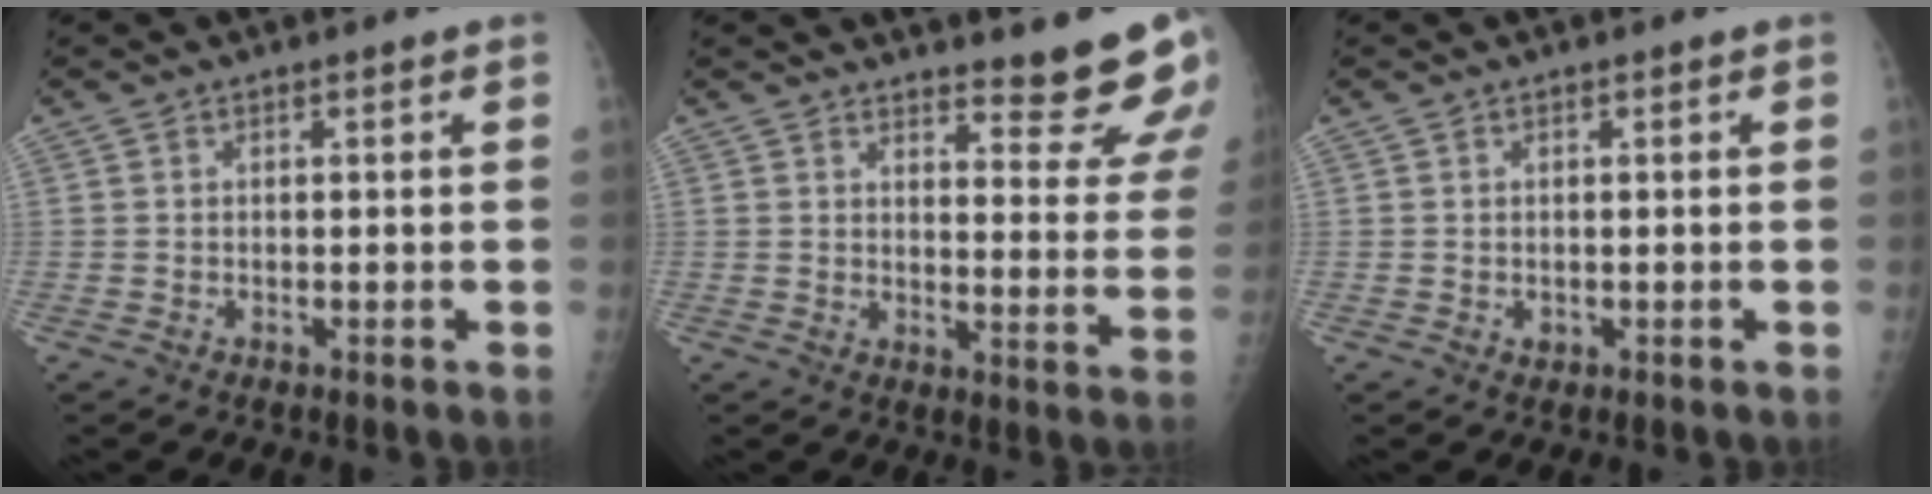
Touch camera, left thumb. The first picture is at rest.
{"total": 12.5, "force": [11.2, 2.4, 5.0], "torque": [-0.029, -0.099, 0.126]}
{"total": 0.8, "force": [-0.1, 0.8, 0.3], "torque": [-0.002, 0.000, 0.002]}